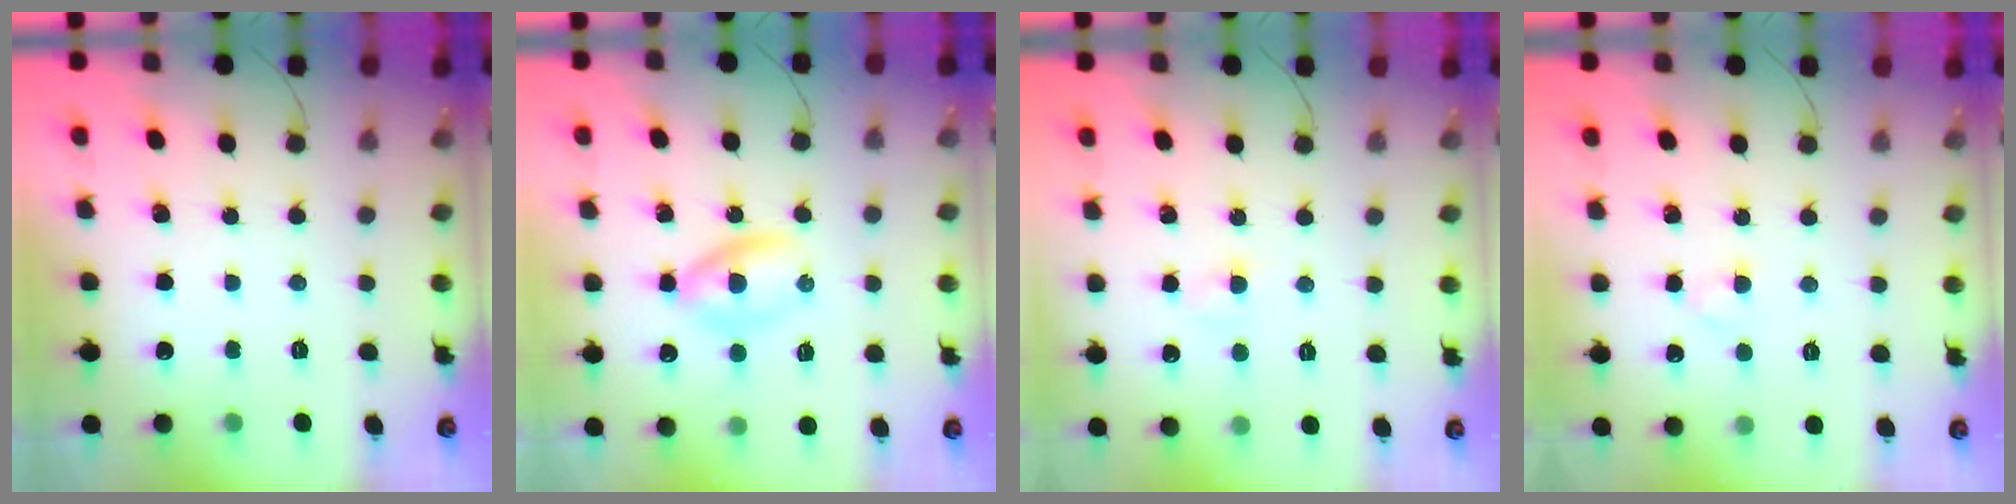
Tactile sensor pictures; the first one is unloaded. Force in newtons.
{"total": 3.7, "press": 3.5, "slide": 1.1}
{"total": 2.5, "press": 2.3, "slide": 1.1}
{"total": 1.9, "press": 1.6, "slide": 1.0}